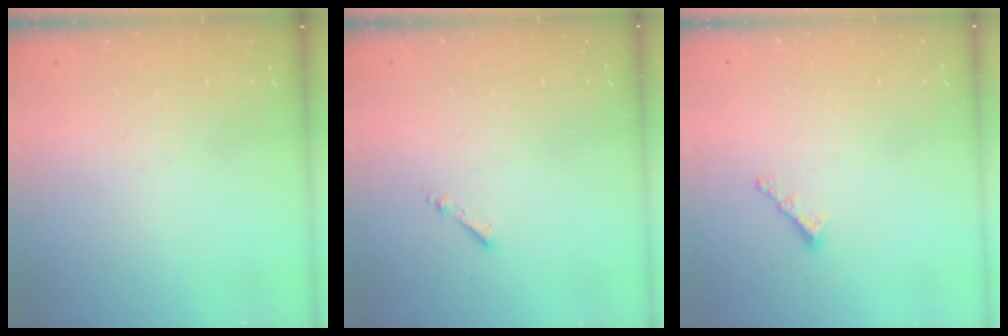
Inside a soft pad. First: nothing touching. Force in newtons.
{"total": 1.3, "press": 1.2, "slide": 0.3}
{"total": 3.5, "press": 3.5, "slide": 0.3}